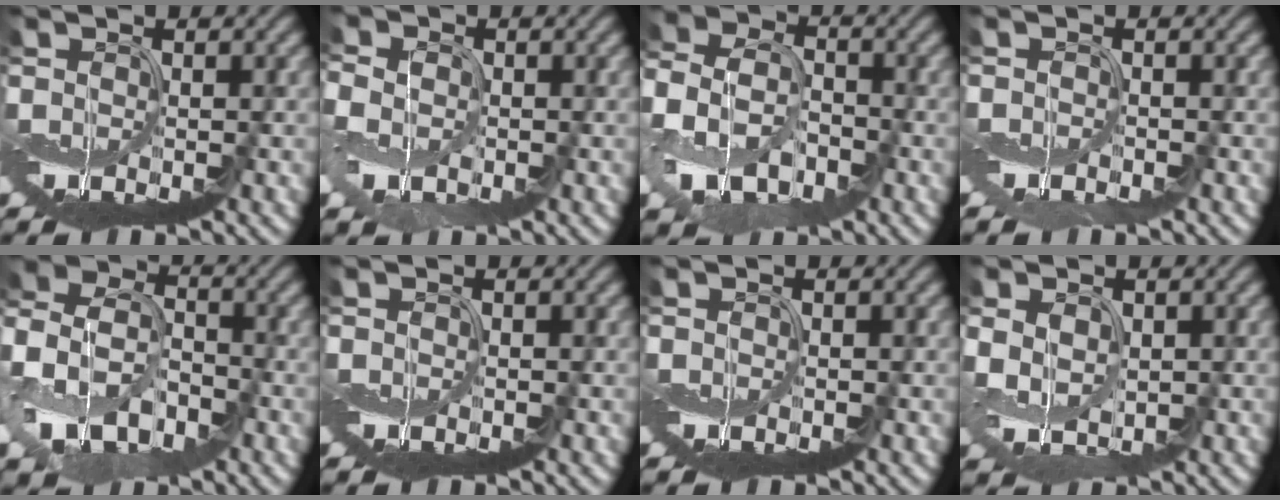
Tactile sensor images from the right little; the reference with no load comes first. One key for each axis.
{"total": 5.2, "fx": -1.0, "fy": 4.3, "fz": 2.7, "tx": -0.064, "ty": -0.006, "tz": -0.029}
{"total": 8.3, "fx": -2.7, "fy": 6.0, "fz": 5.1, "tx": -0.131, "ty": -0.005, "tz": -0.064}
{"total": 1.3, "fx": -1.2, "fy": 0.3, "fz": 0.4, "tx": -0.008, "ty": -0.006, "tz": -0.027}
{"total": 9.5, "fx": -3.3, "fy": 6.8, "fz": 5.8, "tx": -0.140, "ty": -0.004, "tz": -0.078}
{"total": 0.0}
{"total": 0.0}
{"total": 2.6, "fx": 0.5, "fy": 2.0, "fz": 1.5, "tx": -0.039, "ty": 0.001, "tz": 0.014}